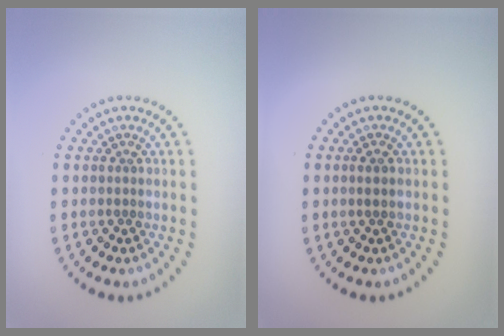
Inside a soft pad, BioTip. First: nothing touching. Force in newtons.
{"total": 1.1, "press": 1.0, "slide": 0.5}